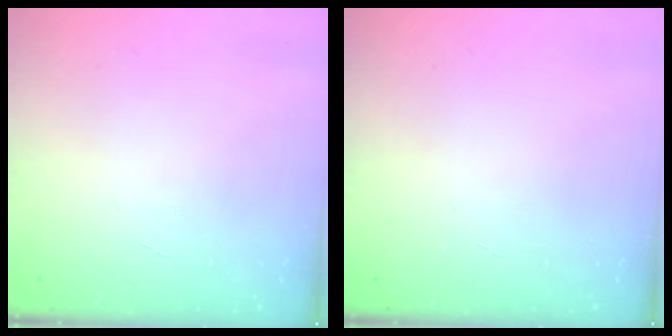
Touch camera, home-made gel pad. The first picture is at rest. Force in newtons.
{"total": 0.0}